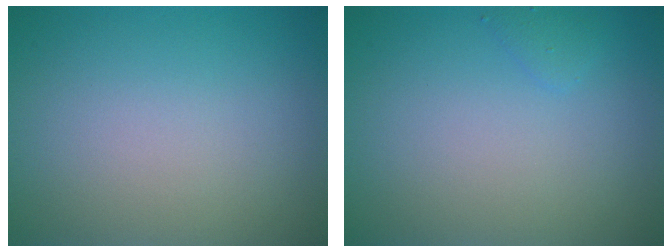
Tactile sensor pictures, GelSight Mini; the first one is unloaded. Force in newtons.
{"total": 0.8, "press": 0.8, "slide": 0.0}